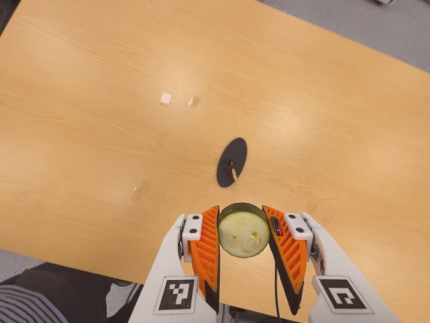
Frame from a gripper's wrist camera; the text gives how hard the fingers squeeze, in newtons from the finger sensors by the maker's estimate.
{"total": 10.0, "left": 9.1, "right": 10.8}